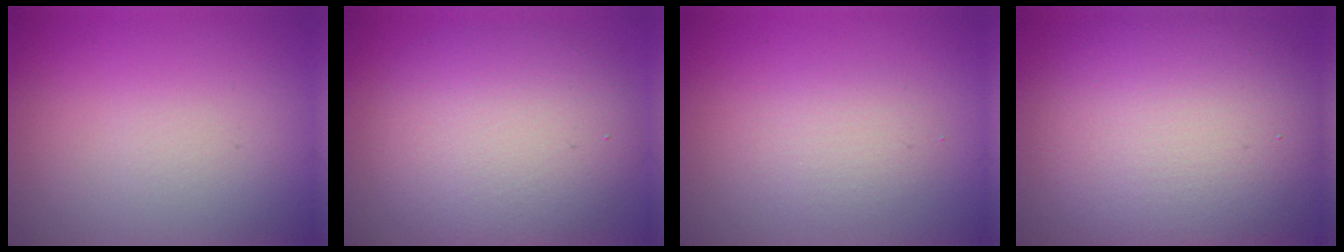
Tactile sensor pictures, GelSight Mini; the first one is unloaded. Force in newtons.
{"total": 8.3, "press": 8.3, "slide": 0.8}
{"total": 1.9, "press": 1.9, "slide": 0.0}
{"total": 14.3, "press": 14.3, "slide": 0.9}